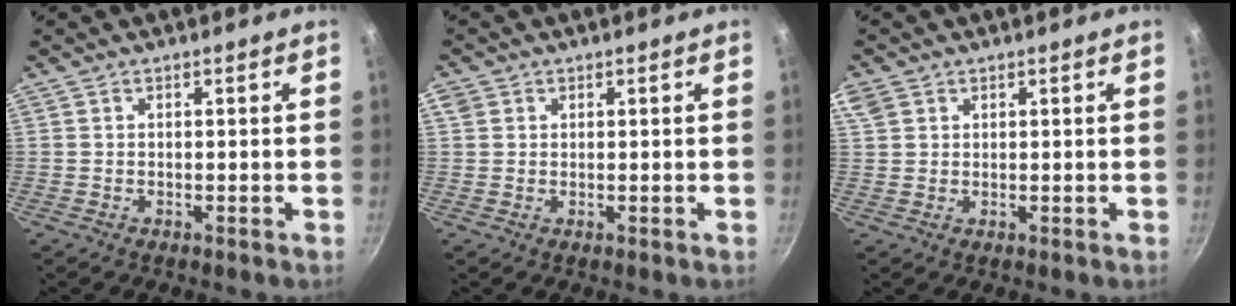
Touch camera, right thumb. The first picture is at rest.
{"total": 2.7, "force": [0.8, 2.5, 0.7], "torque": [0.003, 0.006, 0.010]}
{"total": 4.7, "force": [2.2, 3.6, 2.1], "torque": [-0.038, 0.009, 0.044]}